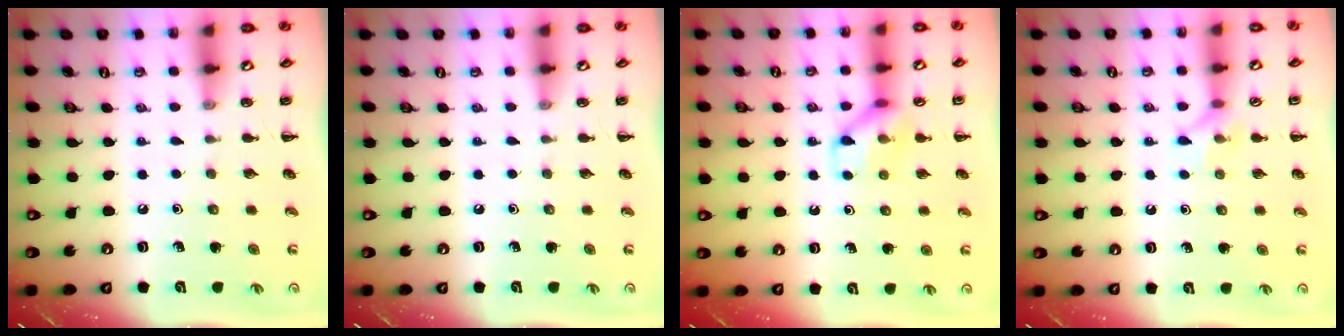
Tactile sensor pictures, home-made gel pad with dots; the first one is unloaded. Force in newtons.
{"total": 0.0}
{"total": 10.7, "press": 10.7, "slide": 1.0}
{"total": 6.1, "press": 6.1, "slide": 0.4}